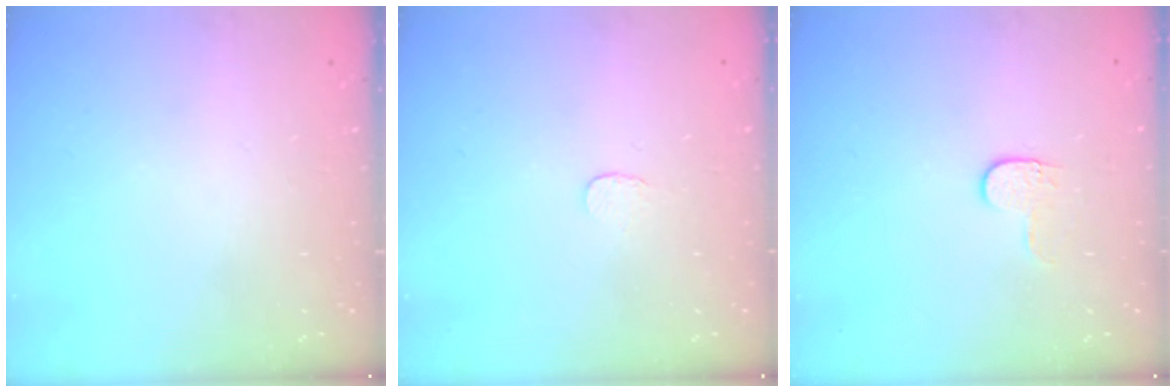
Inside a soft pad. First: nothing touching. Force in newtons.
{"total": 3.0, "press": 3.0, "slide": 0.2}
{"total": 4.3, "press": 4.3, "slide": 0.5}